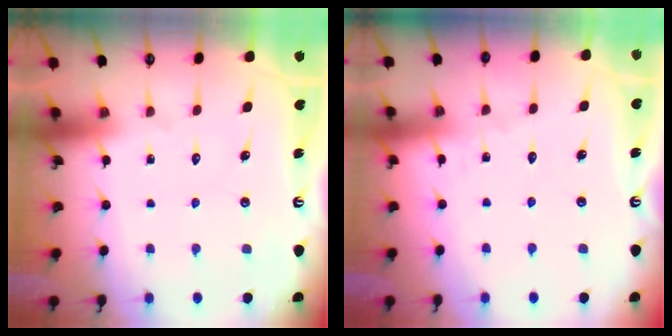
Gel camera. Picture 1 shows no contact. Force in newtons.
{"total": 2.7, "press": 2.7, "slide": 0.3}